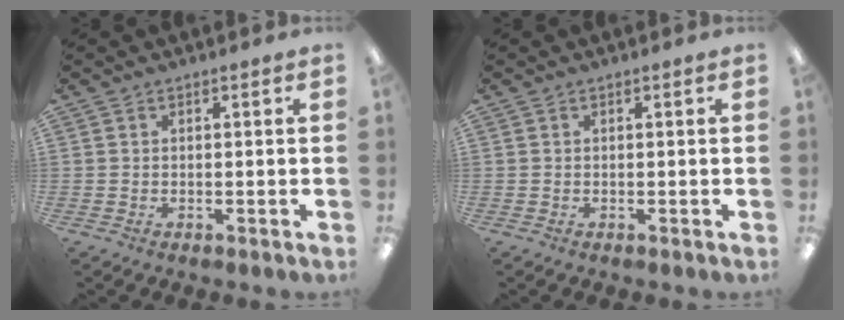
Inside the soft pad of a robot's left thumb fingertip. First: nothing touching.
{"total": 0.0}